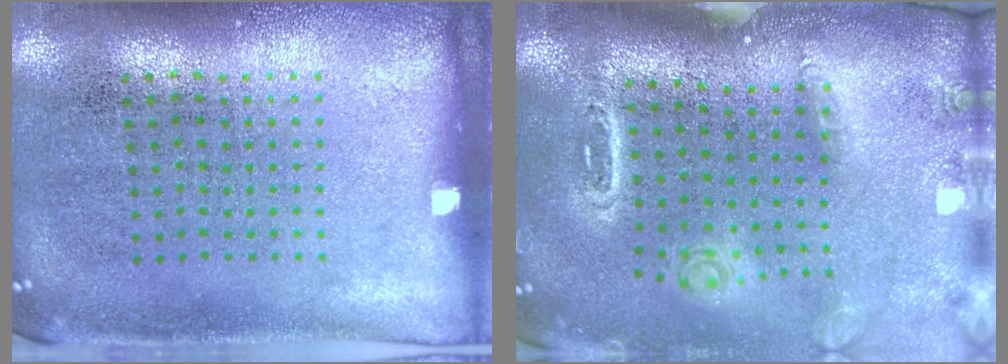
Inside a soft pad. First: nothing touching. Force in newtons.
{"total": 1.6, "press": 1.6, "slide": 0.5}